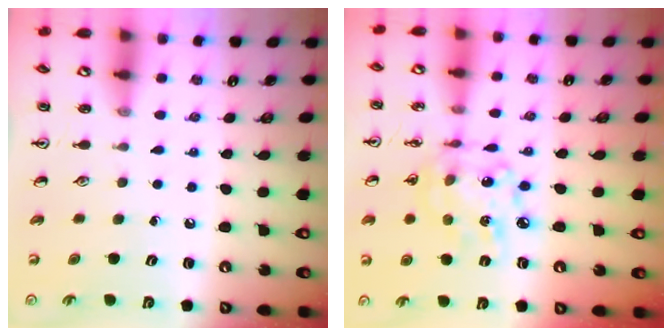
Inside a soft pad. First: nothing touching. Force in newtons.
{"total": 11.2, "press": 11.1, "slide": 0.8}